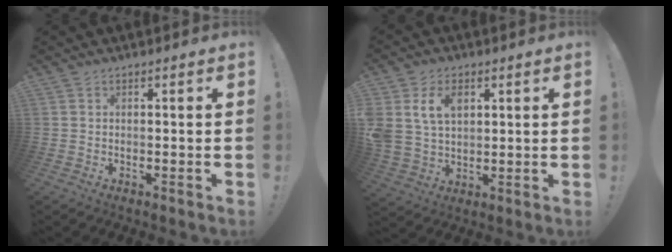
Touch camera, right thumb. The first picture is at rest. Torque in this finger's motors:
{"motor_torque": [1.65, 1.78, 1.47, 0.04, 0.16]}